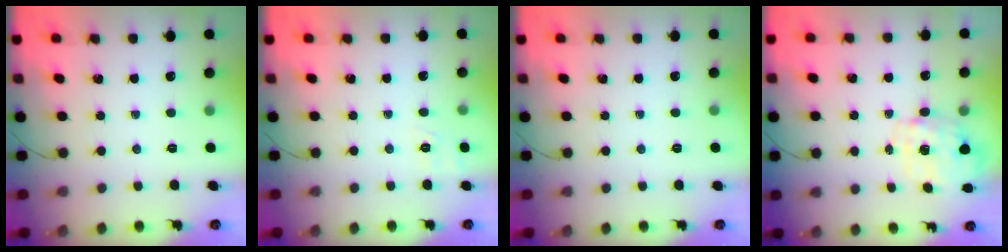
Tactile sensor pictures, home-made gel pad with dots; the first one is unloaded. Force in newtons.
{"total": 1.9, "press": 0.7, "slide": 1.7}
{"total": 5.6, "press": 5.5, "slide": 1.1}
{"total": 2.7, "press": 2.6, "slide": 0.9}